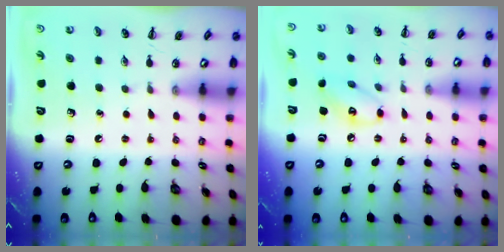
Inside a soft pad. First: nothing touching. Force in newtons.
{"total": 7.4, "press": 7.3, "slide": 0.7}